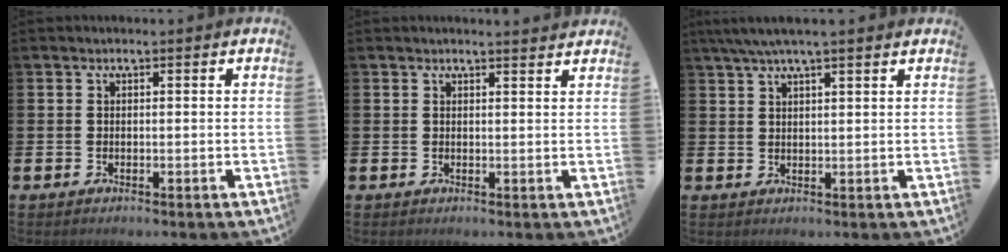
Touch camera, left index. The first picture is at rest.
{"total": 1.3, "force": [1.3, -0.1, 0.0], "torque": [0.015, -0.012, 0.020]}
{"total": 4.2, "force": [3.4, 0.4, 2.4], "torque": [-0.051, -0.002, 0.062]}